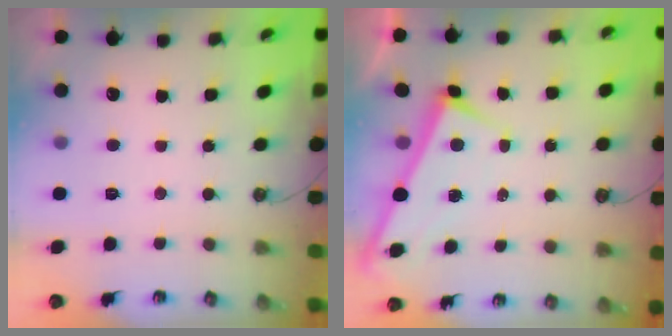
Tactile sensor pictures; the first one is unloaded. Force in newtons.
{"total": 2.7, "press": 2.7, "slide": 0.1}